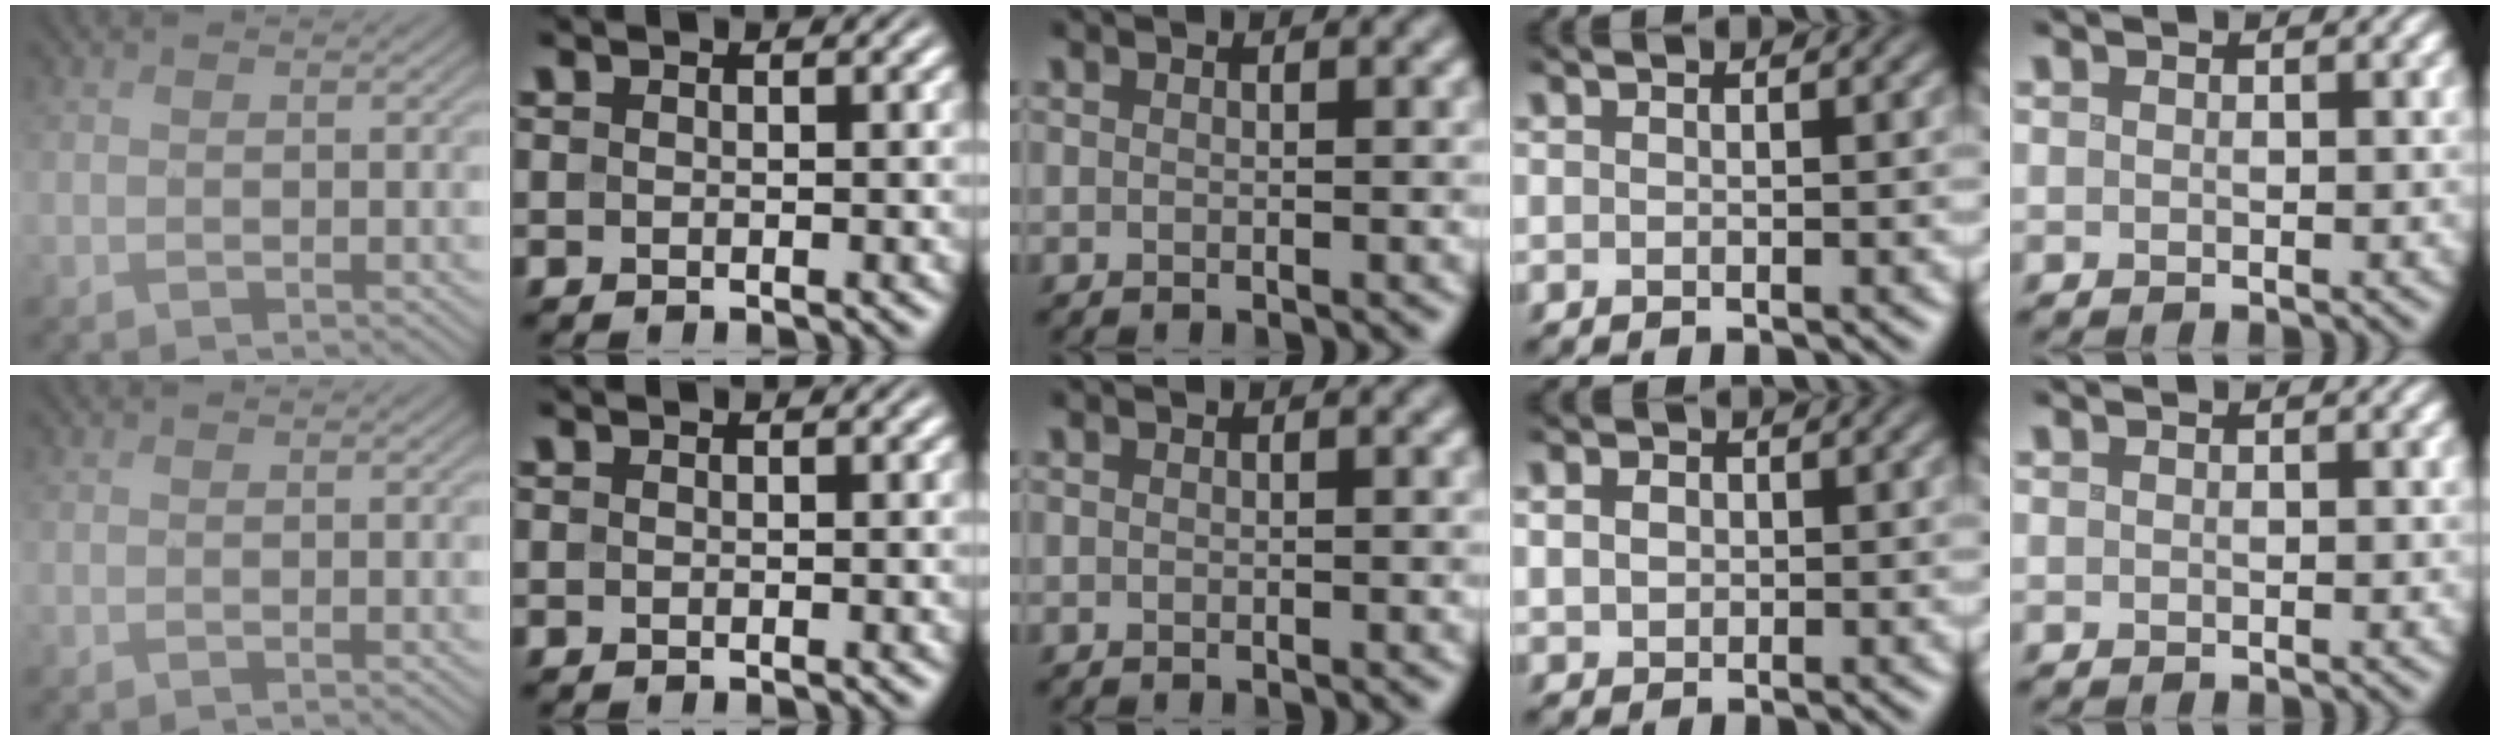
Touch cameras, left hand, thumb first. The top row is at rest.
{"ring": {"total": 1.4, "force": [0.0, 1.2, 0.7], "torque": [-0.011, 0.004, -0.004]}}